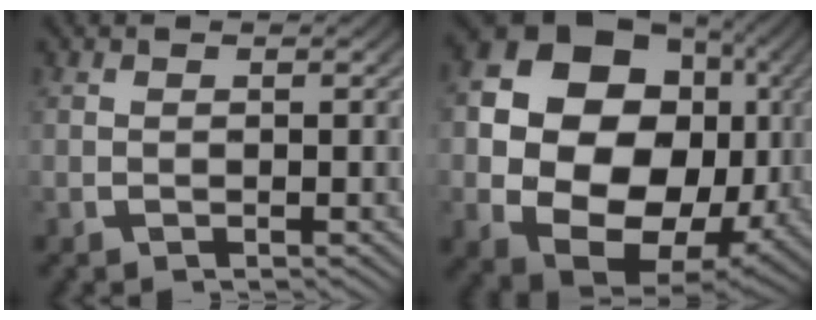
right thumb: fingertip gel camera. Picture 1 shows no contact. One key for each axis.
{"total": 19.6, "fx": 0.2, "fy": 14.4, "fz": 13.3, "tx": -0.268, "ty": -0.051, "tz": 0.014}